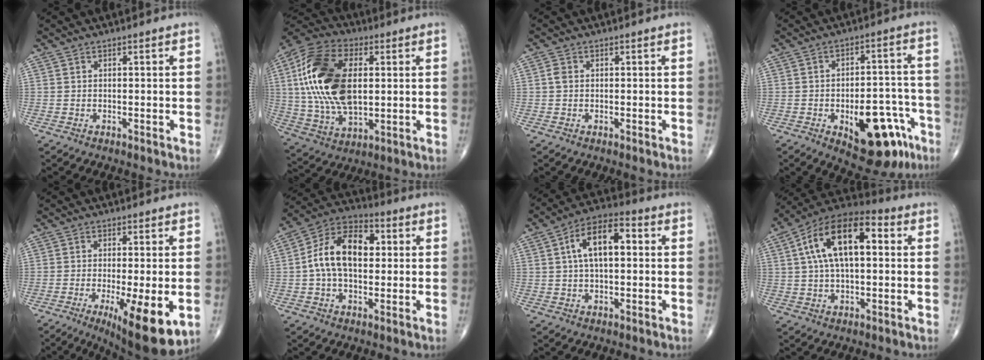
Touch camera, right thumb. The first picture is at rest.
{"total": 22.3, "force": [3.2, 12.5, 18.1], "torque": [-0.359, -0.005, 0.054]}
{"total": 1.3, "force": [0.1, 1.0, 0.8], "torque": [-0.013, 0.001, 0.000]}
{"total": 17.0, "force": [-7.7, 8.0, 12.9], "torque": [-0.139, 0.047, -0.092]}
{"total": 13.5, "force": [-4.3, 3.5, 12.4], "torque": [-0.171, -0.020, -0.056]}
{"total": 14.5, "force": [1.4, 8.9, 11.4], "torque": [-0.188, 0.031, 0.012]}
{"total": 11.2, "force": [2.0, 5.6, 9.5], "torque": [-0.156, 0.022, 0.025]}
{"total": 16.8, "force": [3.5, 8.3, 14.3], "torque": [-0.240, 0.029, 0.049]}